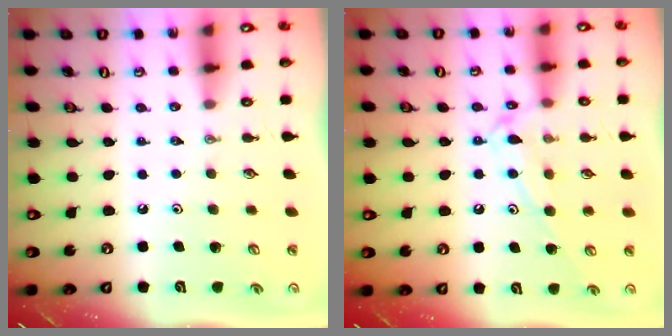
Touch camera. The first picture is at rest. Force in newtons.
{"total": 12.8, "press": 12.8, "slide": 0.8}